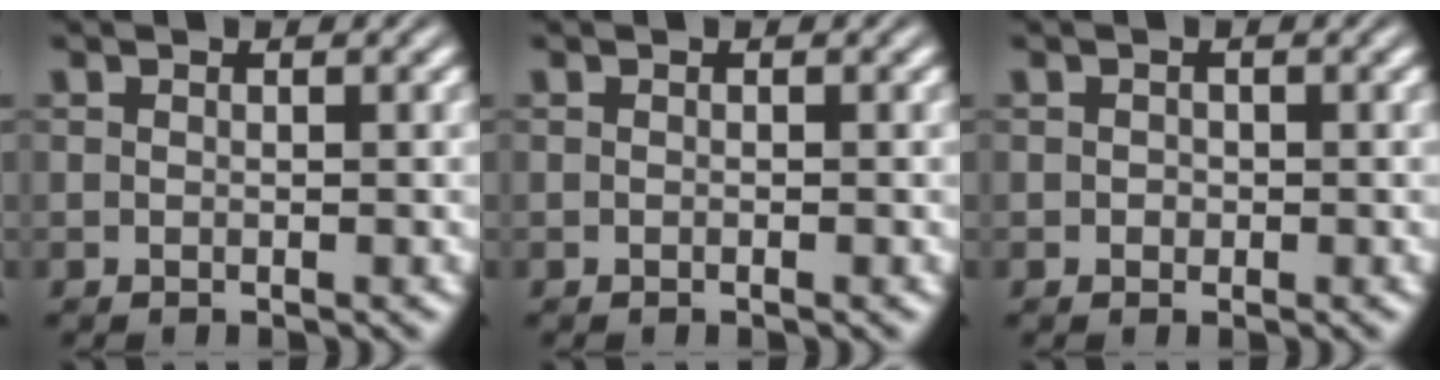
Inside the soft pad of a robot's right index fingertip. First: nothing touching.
{"total": 0.0}
{"total": 0.0}